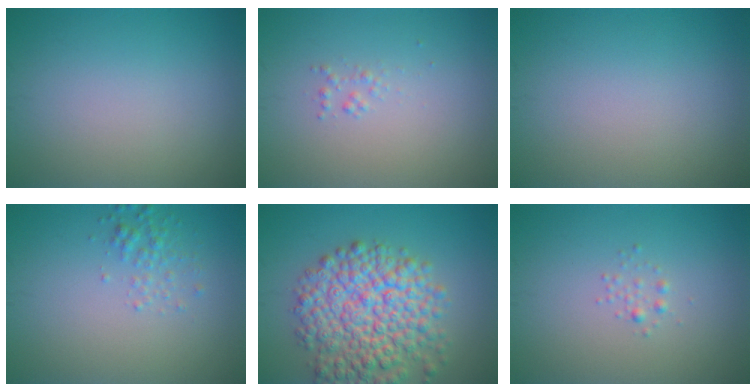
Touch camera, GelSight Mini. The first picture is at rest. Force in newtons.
{"total": 0.7, "press": 0.7, "slide": 0.0}
{"total": 0.0}
{"total": 1.6, "press": 1.6, "slide": 0.1}
{"total": 9.2, "press": 9.2, "slide": 0.4}
{"total": 0.8, "press": 0.8, "slide": 0.0}